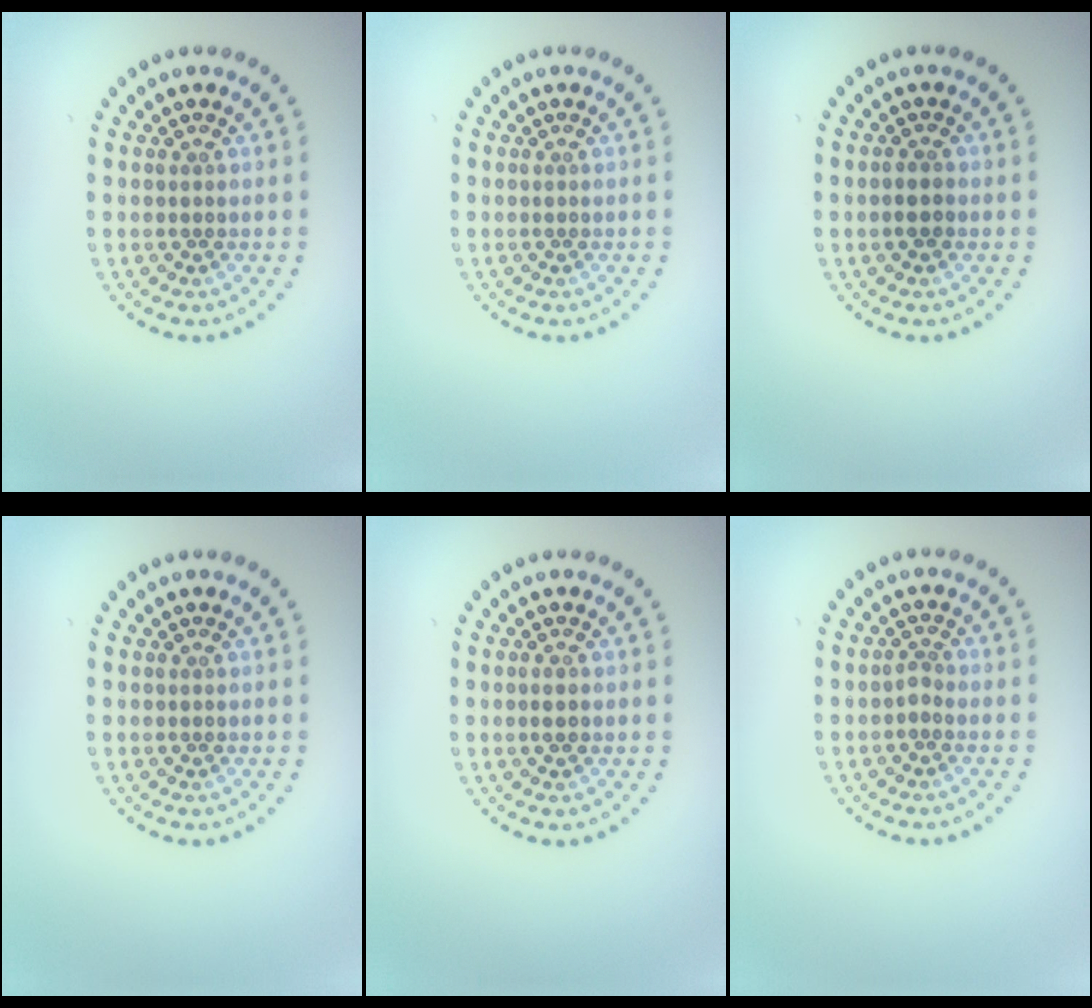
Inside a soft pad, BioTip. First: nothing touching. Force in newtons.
{"total": 0.0}
{"total": 1.5, "press": 1.4, "slide": 0.4}
{"total": 0.0}
{"total": 1.1, "press": 1.0, "slide": 0.4}
{"total": 0.9, "press": 0.6, "slide": 0.7}